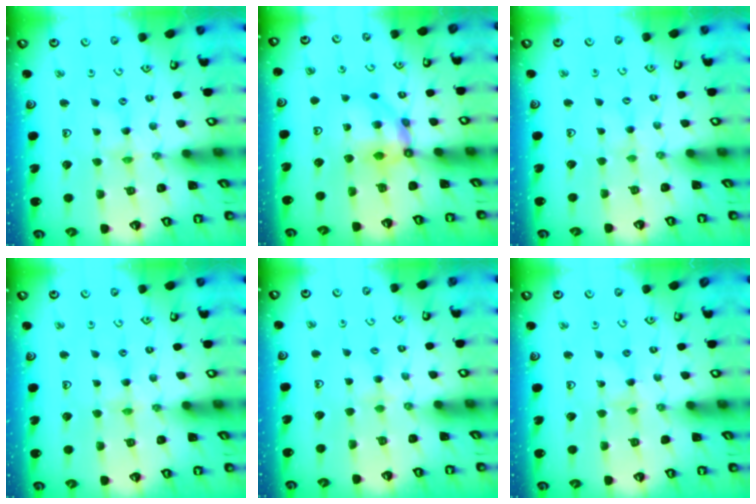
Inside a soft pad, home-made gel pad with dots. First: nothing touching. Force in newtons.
{"total": 6.8, "press": 6.8, "slide": 0.6}
{"total": 0.9, "press": 0.9, "slide": 0.1}
{"total": 3.0, "press": 2.9, "slide": 0.4}
{"total": 2.7, "press": 2.6, "slide": 0.5}
{"total": 0.0}